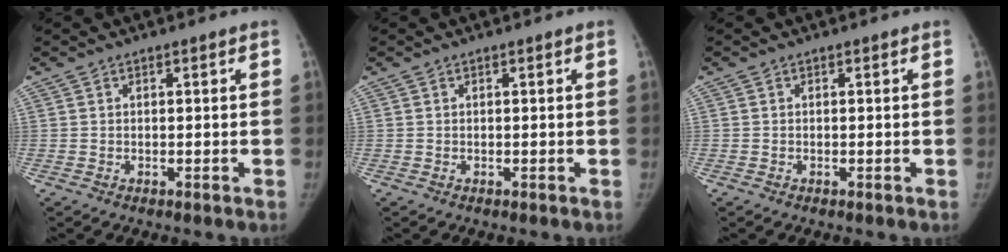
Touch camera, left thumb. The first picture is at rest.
{"total": 0.0}
{"total": 0.0}